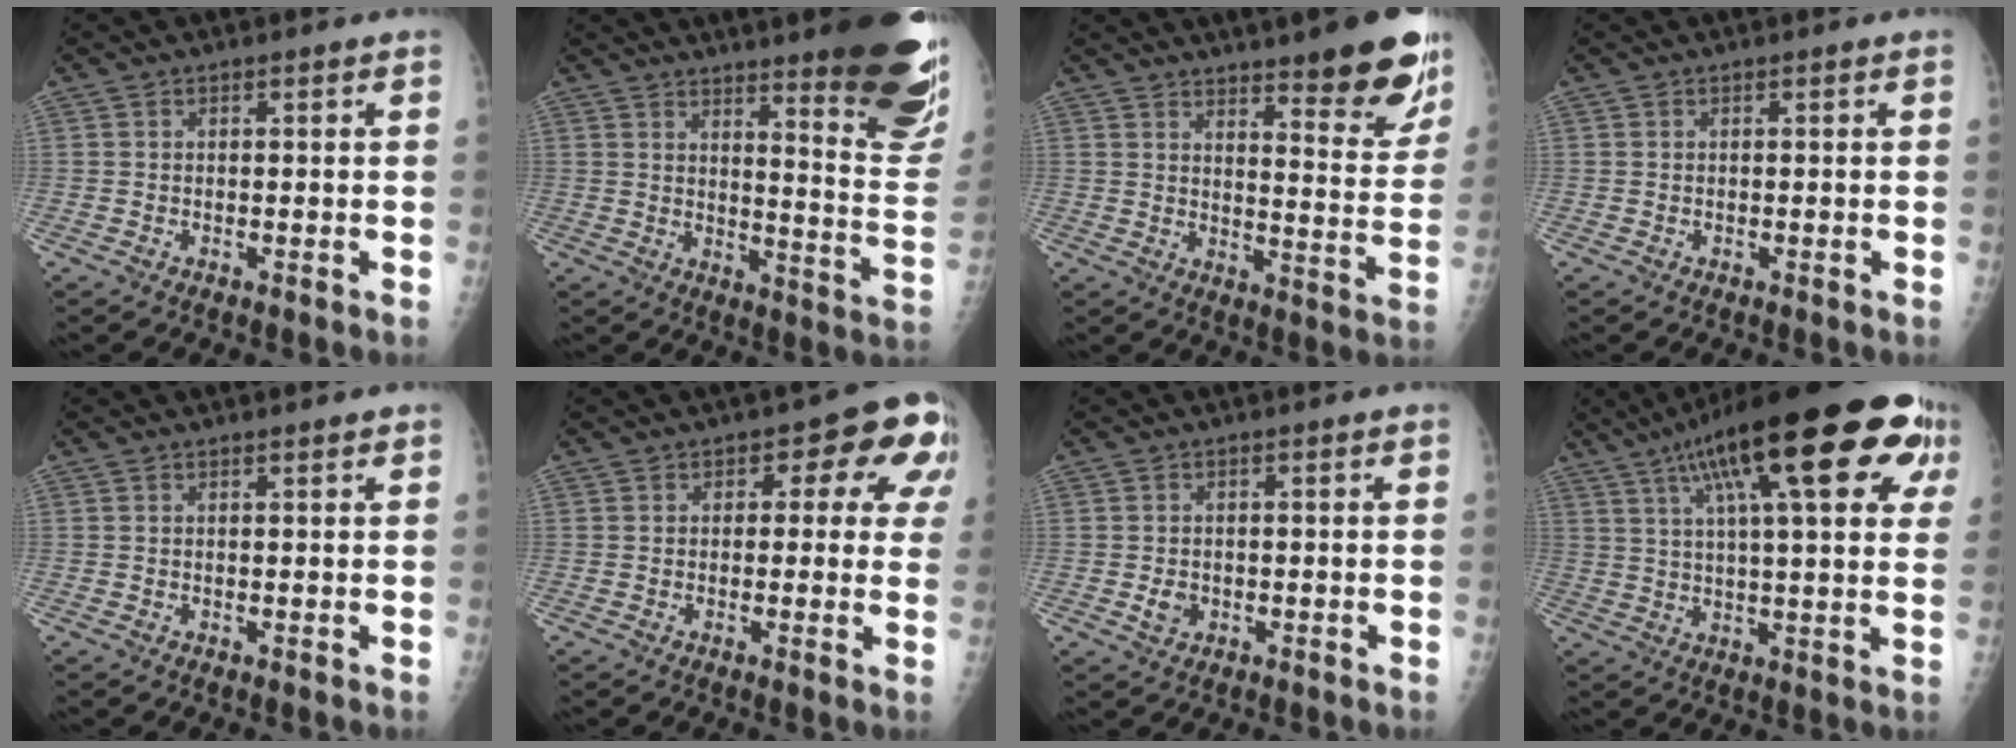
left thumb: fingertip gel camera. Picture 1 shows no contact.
{"total": 22.5, "force": [15.6, 3.7, 15.8], "torque": [-0.177, -0.116, 0.195]}
{"total": 16.5, "force": [11.3, 3.7, 11.5], "torque": [-0.113, -0.075, 0.154]}
{"total": 0.0}
{"total": 0.9, "force": [0.7, 0.1, 0.5], "torque": [-0.004, -0.001, 0.011]}
{"total": 10.4, "force": [3.3, 5.9, 7.9], "torque": [-0.029, 0.003, 0.029]}
{"total": 2.3, "force": [-0.5, 1.9, 1.3], "torque": [-0.016, 0.001, -0.004]}
{"total": 27.8, "force": [12.8, 7.6, 23.5], "torque": [-0.333, 0.017, 0.185]}